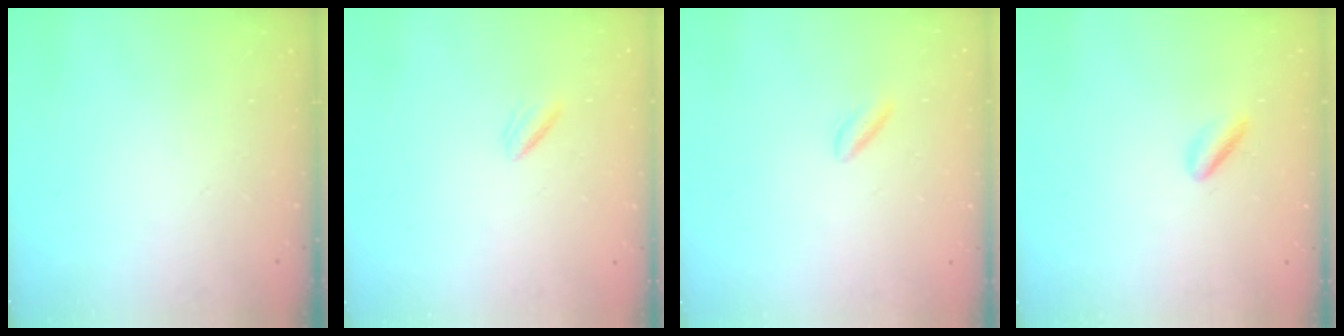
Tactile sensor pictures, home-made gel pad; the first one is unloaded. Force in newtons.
{"total": 0.8, "press": 0.4, "slide": 0.7}
{"total": 2.5, "press": 2.1, "slide": 1.2}
{"total": 3.7, "press": 3.5, "slide": 1.1}